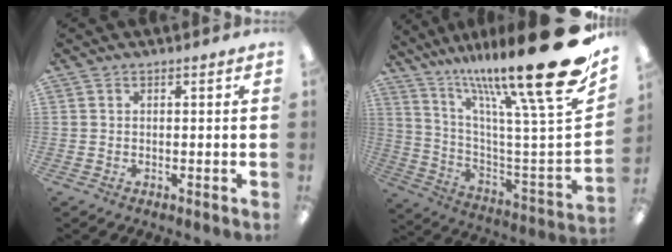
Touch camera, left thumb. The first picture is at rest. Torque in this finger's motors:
{"motor_torque": [1.77, 0.22, 2.07, -0.73, 0.56]}